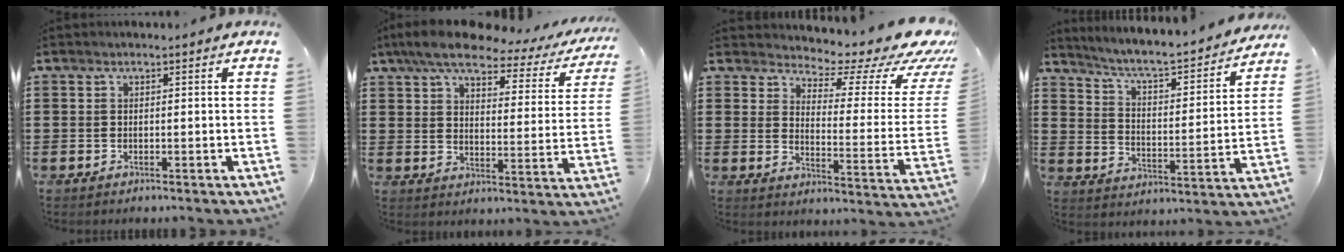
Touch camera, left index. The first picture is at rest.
{"total": 7.9, "force": [6.3, 1.9, 4.4], "torque": [-0.103, -0.028, 0.105]}
{"total": 7.1, "force": [6.1, 1.8, 3.3], "torque": [-0.060, -0.052, 0.098]}
{"total": 4.7, "force": [4.2, 0.5, 2.1], "torque": [-0.063, -0.035, 0.060]}